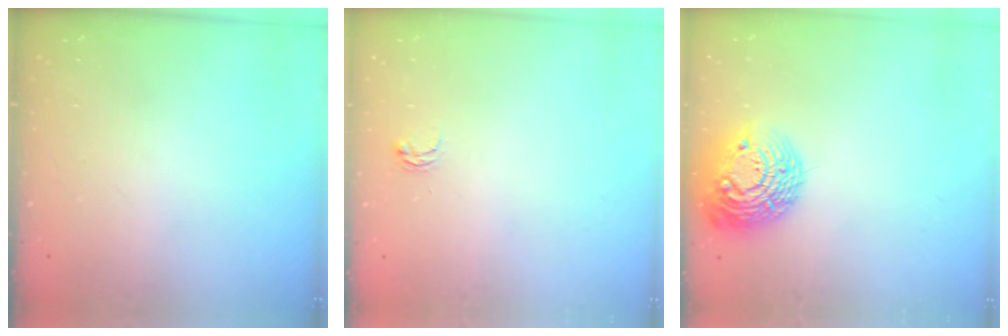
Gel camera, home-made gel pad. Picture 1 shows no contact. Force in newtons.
{"total": 2.9, "press": 2.9, "slide": 0.4}
{"total": 17.2, "press": 17.2, "slide": 1.1}